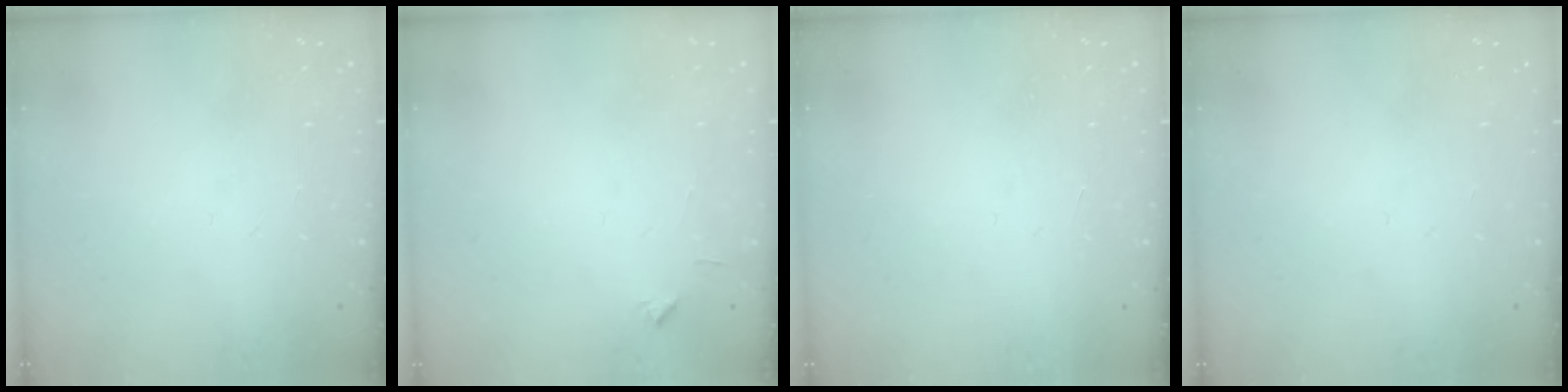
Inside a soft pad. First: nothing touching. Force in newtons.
{"total": 4.0, "press": 3.9, "slide": 0.5}
{"total": 1.5, "press": 1.5, "slide": 0.1}
{"total": 0.0}